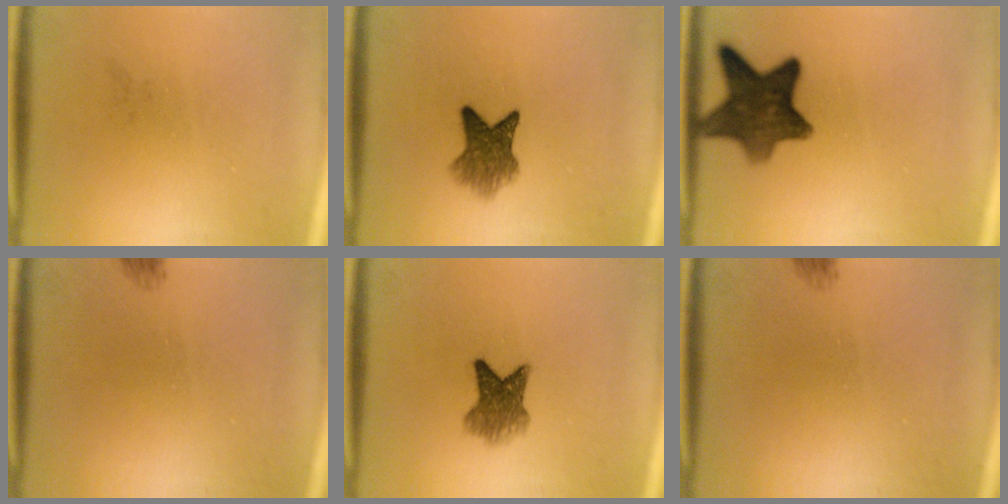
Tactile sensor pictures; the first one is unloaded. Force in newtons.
{"total": 5.9}
{"total": 10.4}
{"total": 1.3}
{"total": 5.2}
{"total": 1.3}